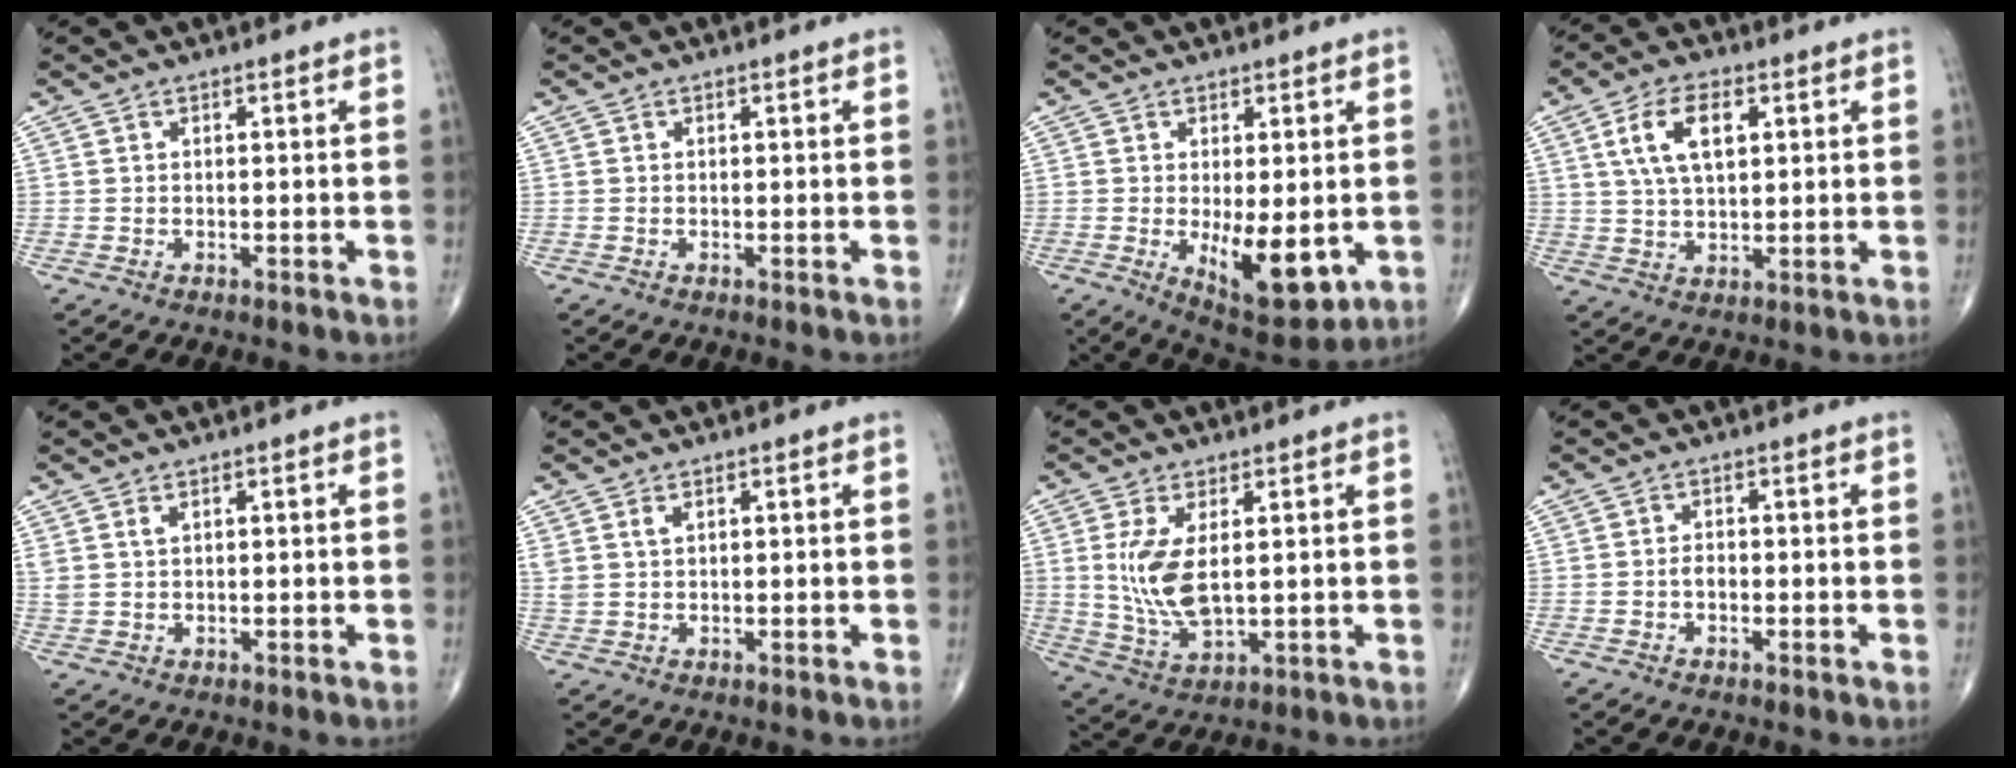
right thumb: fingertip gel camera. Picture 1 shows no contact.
{"total": 0.0}
{"total": 11.1, "force": [-2.0, 4.7, 9.9], "torque": [-0.130, -0.025, -0.015]}
{"total": 9.4, "force": [3.0, 4.7, 7.5], "torque": [-0.135, -0.002, 0.056]}
{"total": 1.9, "force": [1.1, 0.9, 1.2], "torque": [-0.029, 0.003, 0.030]}
{"total": 2.3, "force": [1.3, 1.2, 1.5], "torque": [-0.034, 0.002, 0.033]}
{"total": 9.5, "force": [1.5, 4.3, 8.3], "torque": [-0.172, -0.016, 0.042]}
{"total": 1.6, "force": [-0.5, 1.0, 1.2], "torque": [-0.015, 0.003, -0.011]}